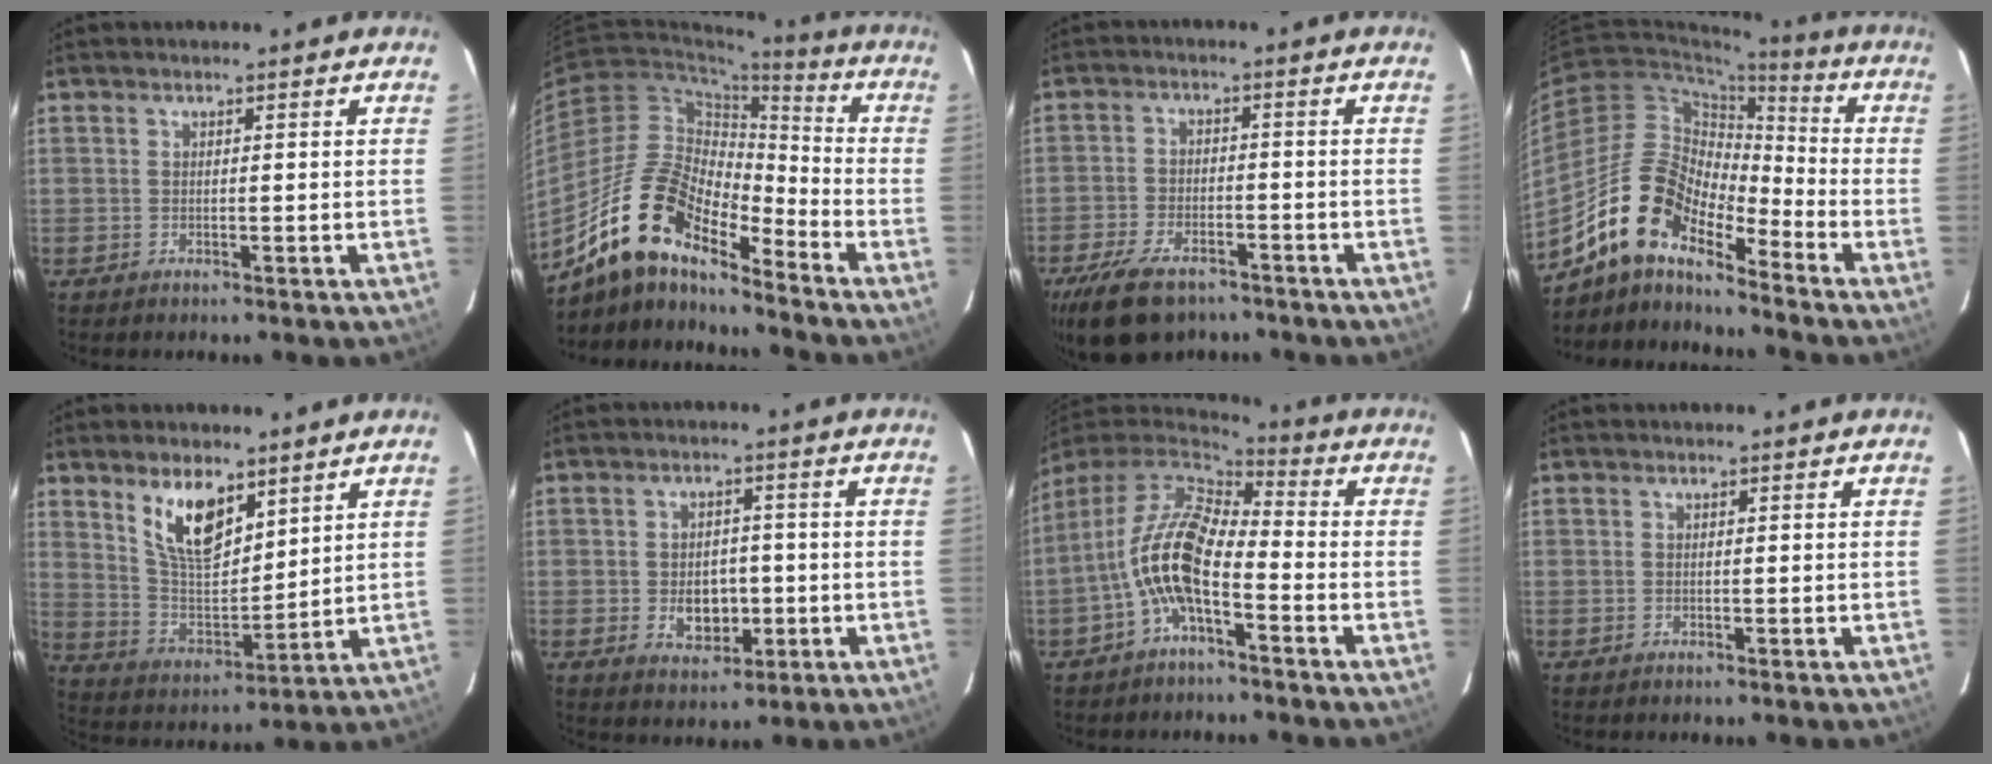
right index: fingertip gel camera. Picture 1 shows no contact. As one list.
[{"total": 16.2, "force": [-12.7, 5.0, 8.8], "torque": [-0.156, -0.002, -0.250]}, {"total": 13.0, "force": [-9.2, 6.4, 6.7], "torque": [-0.163, -0.015, -0.159]}, {"total": 13.8, "force": [-11.1, 4.5, 7.0], "torque": [-0.120, 0.011, -0.223]}, {"total": 11.7, "force": [7.0, 5.0, 7.9], "torque": [-0.144, 0.001, 0.144]}, {"total": 6.5, "force": [-1.3, 4.7, 4.2], "torque": [-0.079, 0.000, -0.009]}, {"total": 13.0, "force": [-4.1, 5.3, 11.1], "torque": [-0.228, 0.011, -0.086]}, {"total": 0.0}]